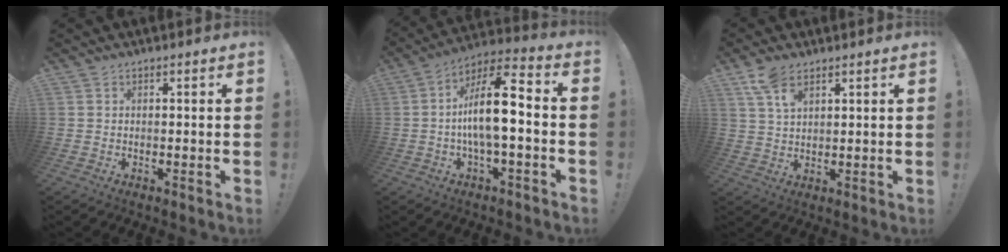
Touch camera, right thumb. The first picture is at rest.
{"total": 14.8, "force": [-1.2, 4.8, 14.0], "torque": [-0.240, 0.012, -0.025]}
{"total": 6.8, "force": [4.3, 2.9, 4.3], "torque": [-0.079, -0.017, 0.081]}